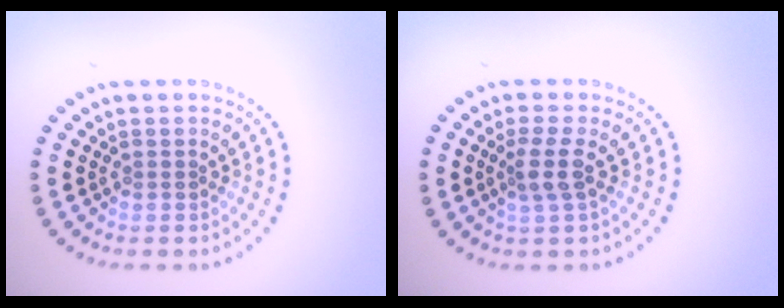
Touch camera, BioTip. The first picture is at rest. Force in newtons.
{"total": 2.3, "press": 1.9, "slide": 1.4}